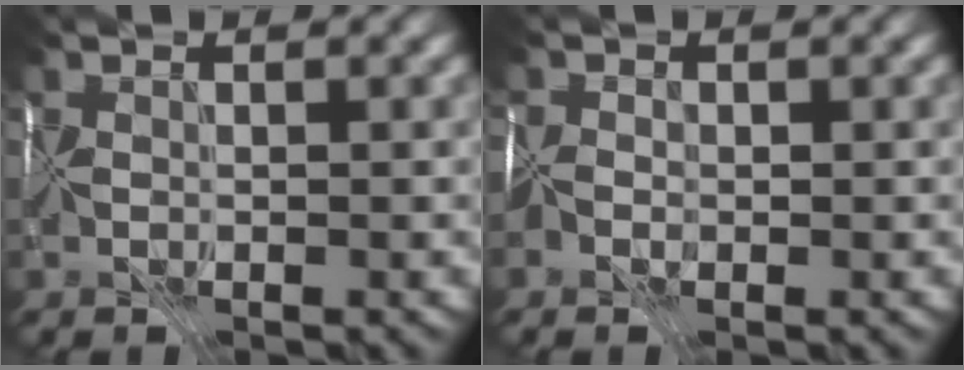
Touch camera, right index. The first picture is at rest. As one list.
[{"total": 1.2, "force": [-0.5, 1.0, 0.6], "torque": [-0.012, 0.006, -0.020]}]